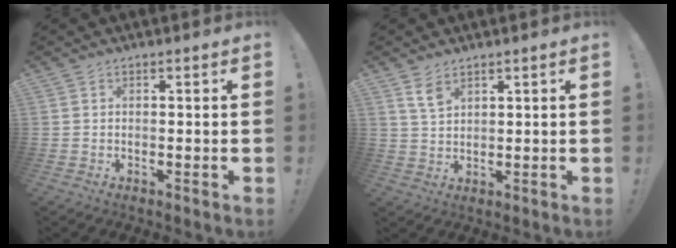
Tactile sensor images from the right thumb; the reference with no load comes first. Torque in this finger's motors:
{"motor_torque": [1.56, -0.12, 0.36, -0.31, -0.02]}